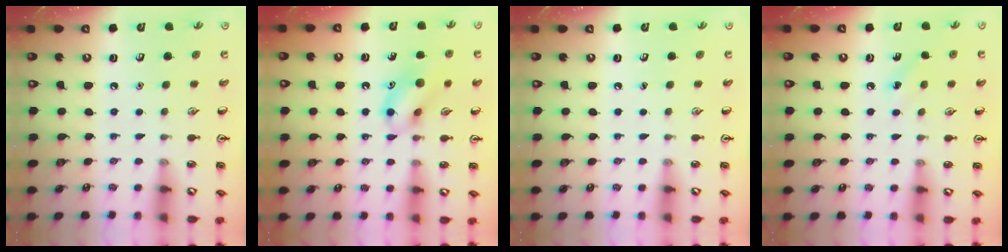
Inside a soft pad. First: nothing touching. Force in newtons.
{"total": 11.8, "press": 11.8, "slide": 1.3}
{"total": 0.0}
{"total": 6.7, "press": 6.2, "slide": 2.4}